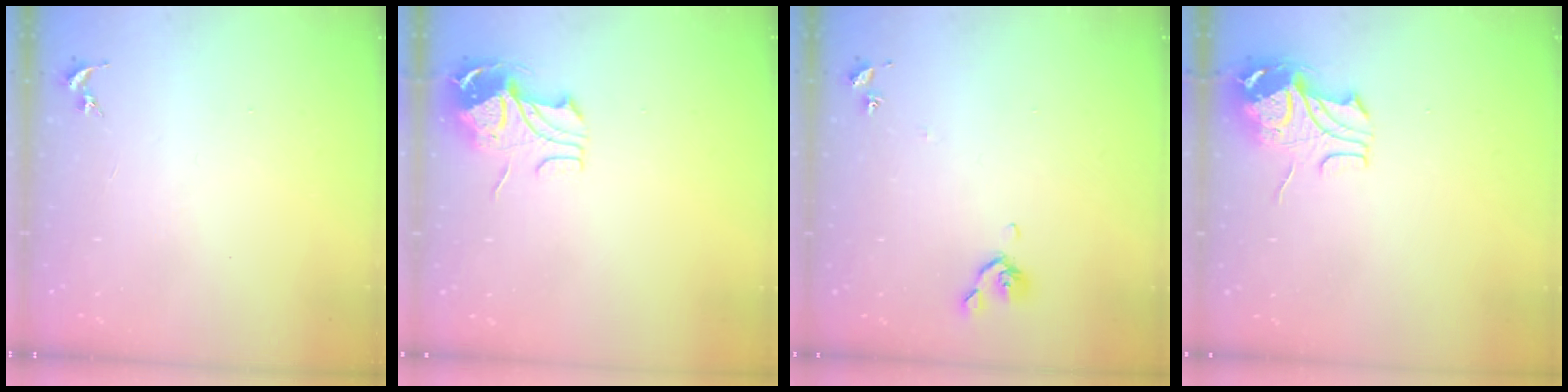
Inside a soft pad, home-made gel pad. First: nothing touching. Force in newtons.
{"total": 10.0, "press": 9.9, "slide": 0.6}
{"total": 5.6, "press": 5.6, "slide": 0.9}
{"total": 9.6, "press": 9.6, "slide": 1.1}